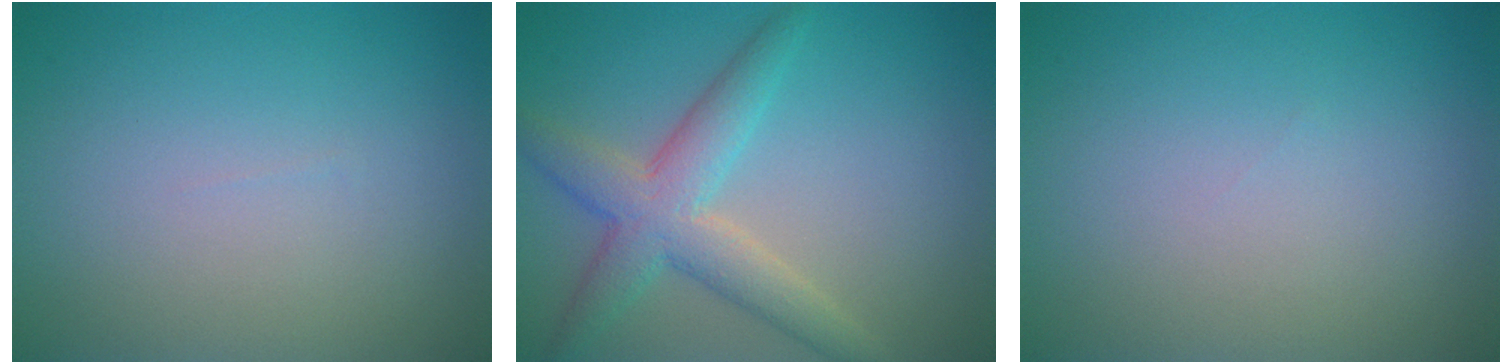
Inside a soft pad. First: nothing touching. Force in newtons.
{"total": 4.9, "press": 4.9, "slide": 0.1}
{"total": 0.0}